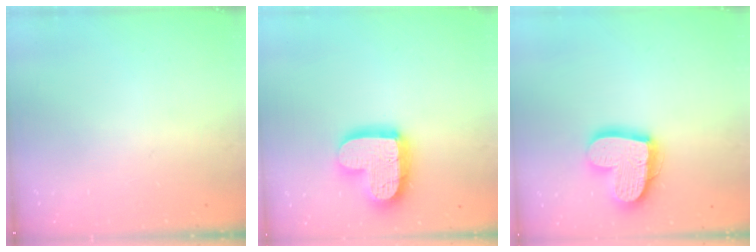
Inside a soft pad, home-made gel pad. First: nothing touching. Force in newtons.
{"total": 17.0, "press": 17.0, "slide": 1.3}
{"total": 17.9, "press": 17.9, "slide": 1.4}